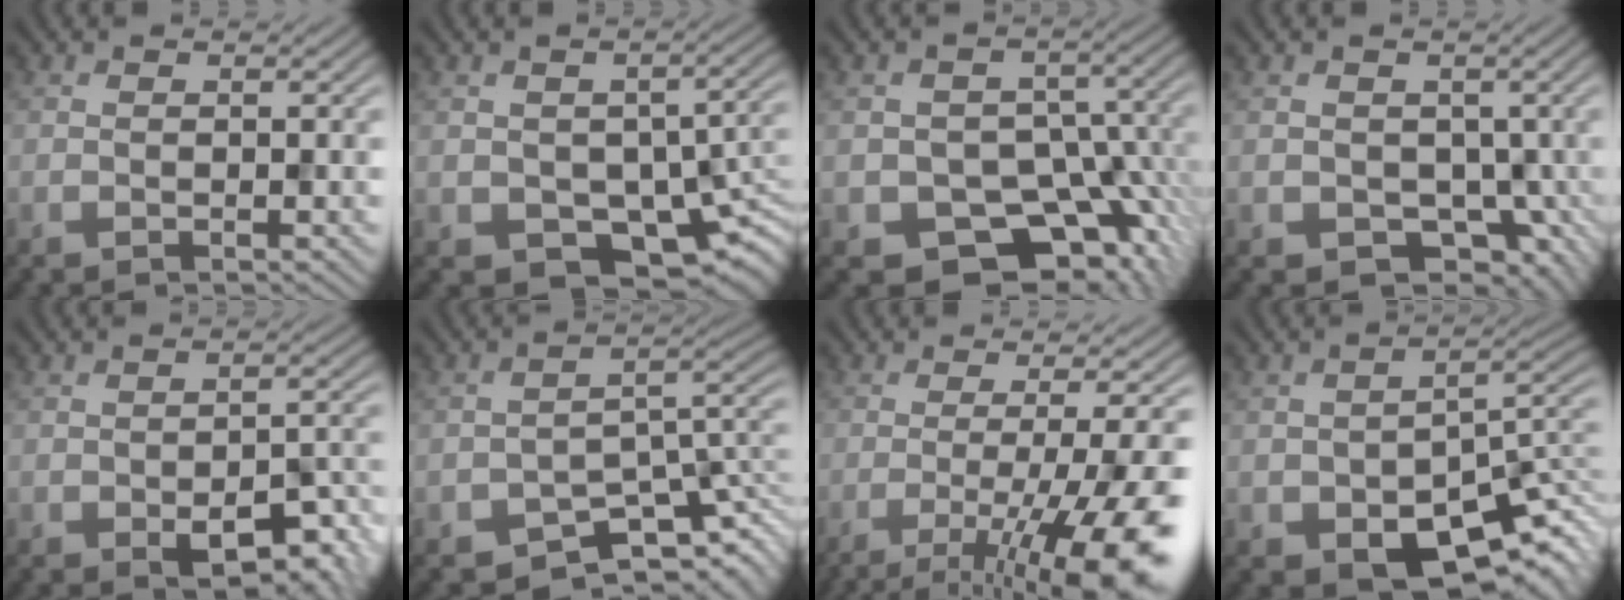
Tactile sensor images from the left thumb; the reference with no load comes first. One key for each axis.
{"total": 8.4, "fx": -3.0, "fy": 5.6, "fz": 5.4, "tx": -0.076, "ty": -0.037, "tz": -0.028}
{"total": 9.7, "fx": -5.2, "fy": 7.1, "fz": 4.2, "tx": -0.049, "ty": -0.016, "tz": -0.076}
{"total": 4.3, "fx": -1.3, "fy": 3.8, "fz": 1.4, "tx": -0.030, "ty": -0.030, "tz": -0.003}
{"total": 5.8, "fx": -3.1, "fy": 2.3, "fz": 4.3, "tx": -0.065, "ty": -0.010, "tz": -0.030}
{"total": 6.5, "fx": -5.3, "fy": 3.0, "fz": 2.3, "tx": -0.014, "ty": -0.015, "tz": -0.089}
{"total": 12.0, "fx": -5.5, "fy": 2.8, "fz": 10.3, "tx": -0.139, "ty": -0.008, "tz": -0.073}
{"total": 9.7, "fx": -5.4, "fy": 5.0, "fz": 6.3, "tx": -0.098, "ty": -0.028, "tz": -0.079}